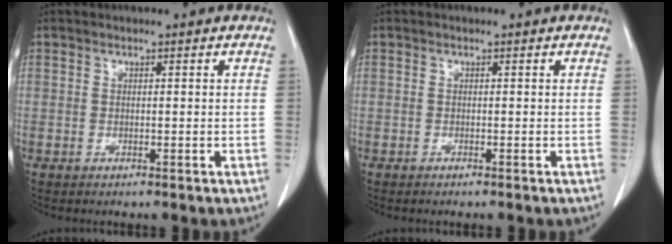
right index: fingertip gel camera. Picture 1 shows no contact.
{"total": 0.0}